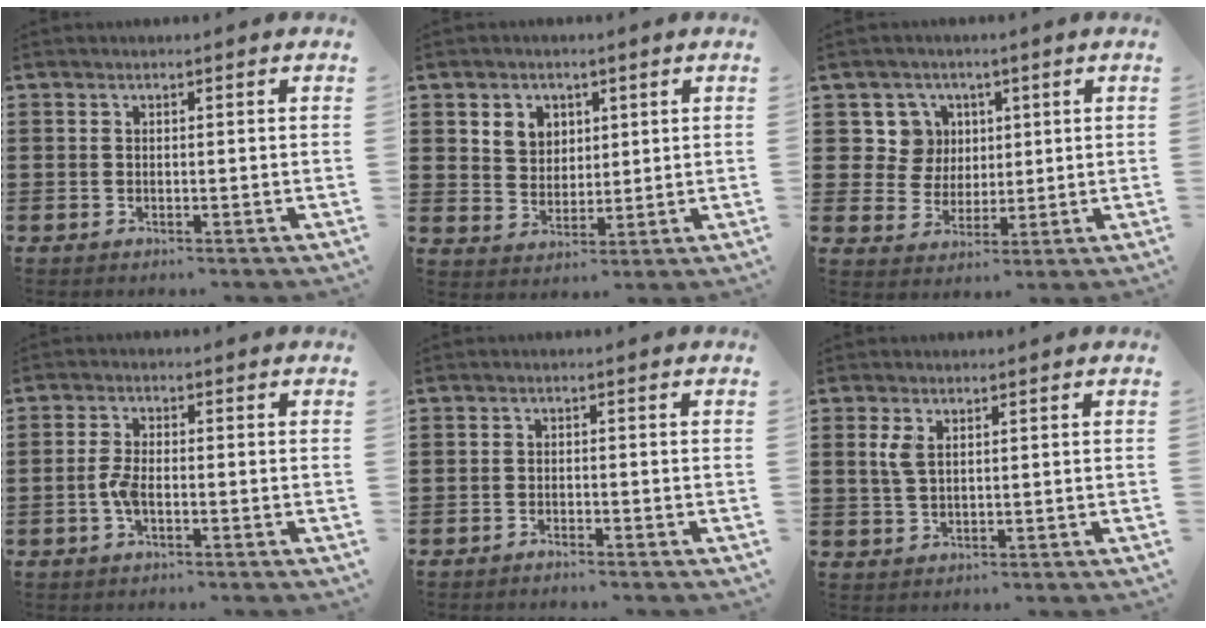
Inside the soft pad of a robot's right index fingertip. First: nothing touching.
{"total": 4.3, "force": [2.1, 3.7, 0.9], "torque": [-0.027, 0.011, 0.036]}
{"total": 6.4, "force": [2.2, 5.9, 0.7], "torque": [-0.040, 0.012, 0.042]}
{"total": 3.3, "force": [-1.0, 1.3, 2.8], "torque": [-0.073, -0.004, -0.025]}
{"total": 1.1, "force": [-1.1, 0.0, 0.0], "torque": [-0.004, 0.002, -0.023]}
{"total": 2.8, "force": [1.1, 1.3, 2.2], "torque": [-0.049, 0.006, 0.018]}